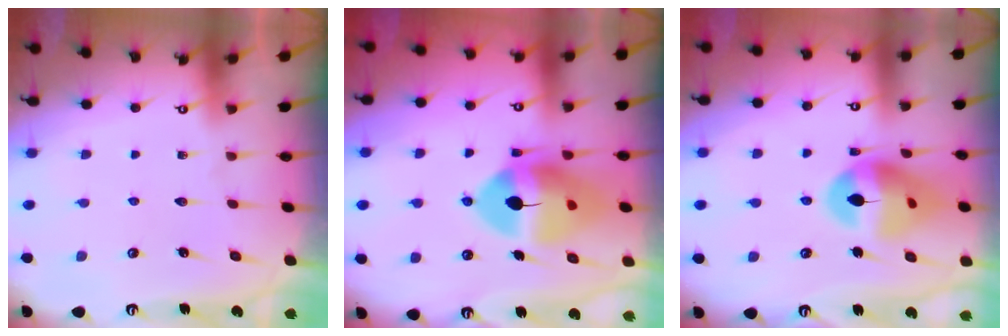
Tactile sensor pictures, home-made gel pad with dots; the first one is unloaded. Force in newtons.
{"total": 15.4, "press": 15.2, "slide": 2.4}
{"total": 15.8, "press": 15.7, "slide": 1.8}